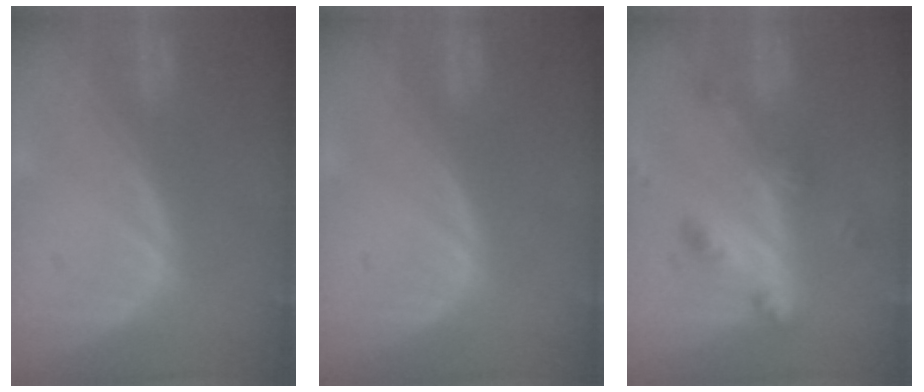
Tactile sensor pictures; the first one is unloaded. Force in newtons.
{"total": 0.0}
{"total": 6.0, "press": 5.3, "slide": 2.8}